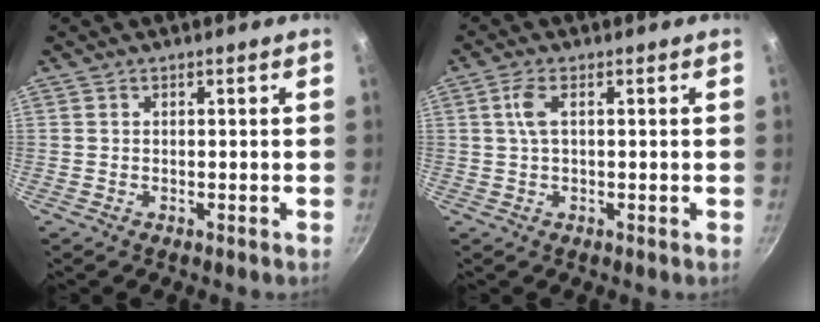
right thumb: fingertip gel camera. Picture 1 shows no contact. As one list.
[{"total": 3.5, "force": [0.7, 1.2, 3.2], "torque": [-0.071, 0.006, 0.011]}]